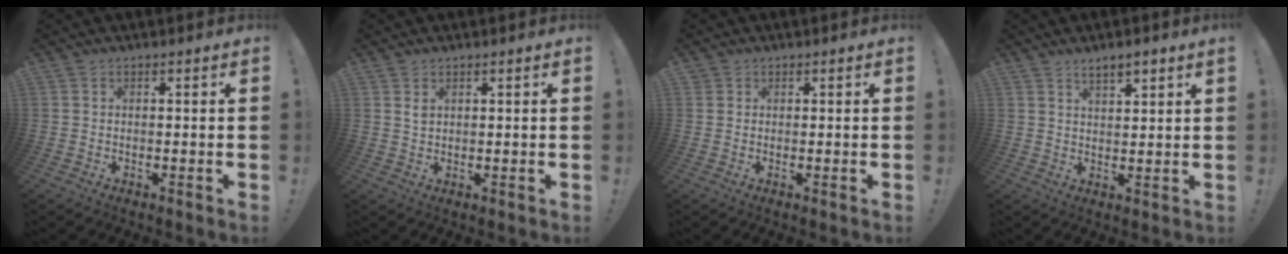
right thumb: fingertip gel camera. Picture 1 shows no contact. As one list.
[{"total": 1.4, "force": [0.8, 0.7, 0.8], "torque": [-0.007, -0.004, 0.014]}, {"total": 1.1, "force": [0.8, 0.8, 0.1], "torque": [0.005, -0.001, 0.012]}, {"total": 3.9, "force": [3.1, 0.9, 2.2], "torque": [-0.030, -0.018, 0.053]}]